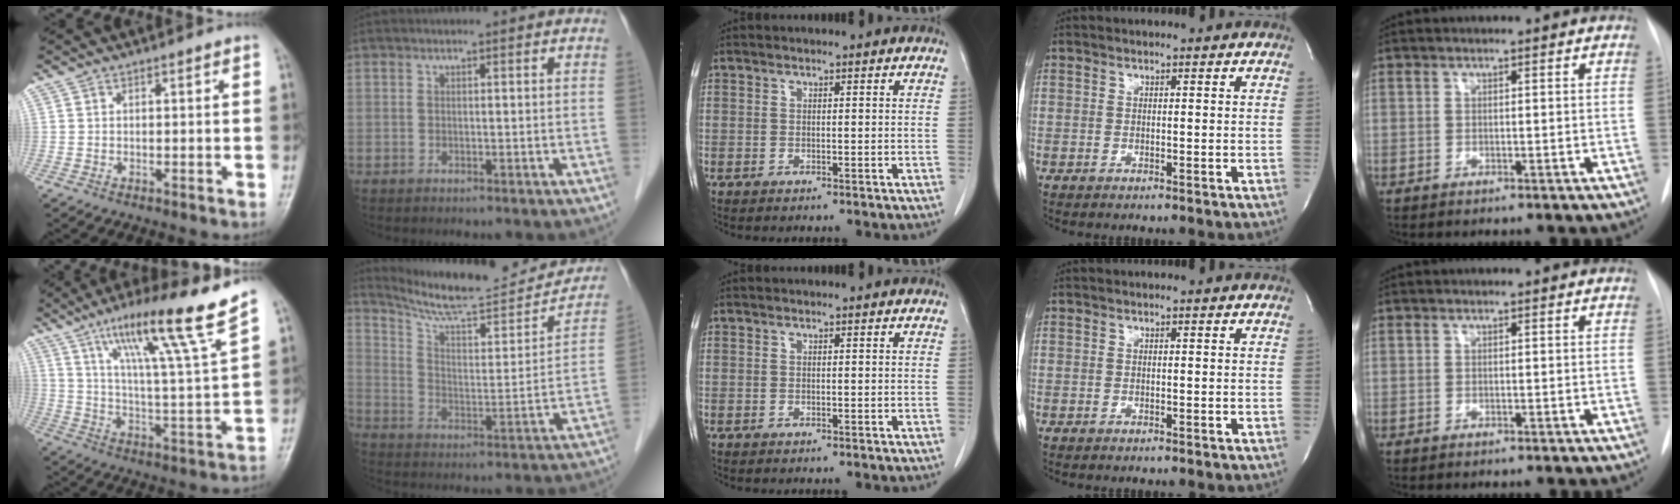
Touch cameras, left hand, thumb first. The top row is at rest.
{"thumb": {"total": 18.0, "force": [12.1, -0.6, 13.3], "torque": [-0.201, -0.062, 0.196]}, "index": {"total": 19.1, "force": [18.1, 1.9, 5.7], "torque": [-0.093, -0.037, 0.264]}}